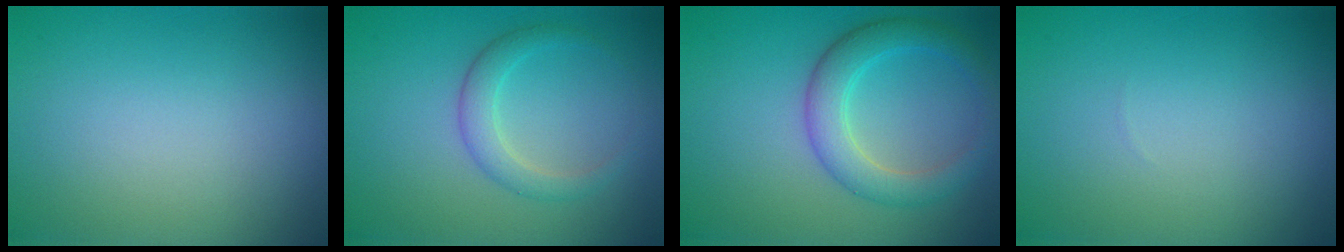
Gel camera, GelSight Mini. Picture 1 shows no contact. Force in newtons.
{"total": 2.3, "press": 2.3, "slide": 0.0}
{"total": 4.1, "press": 4.1, "slide": 0.1}
{"total": 0.0}